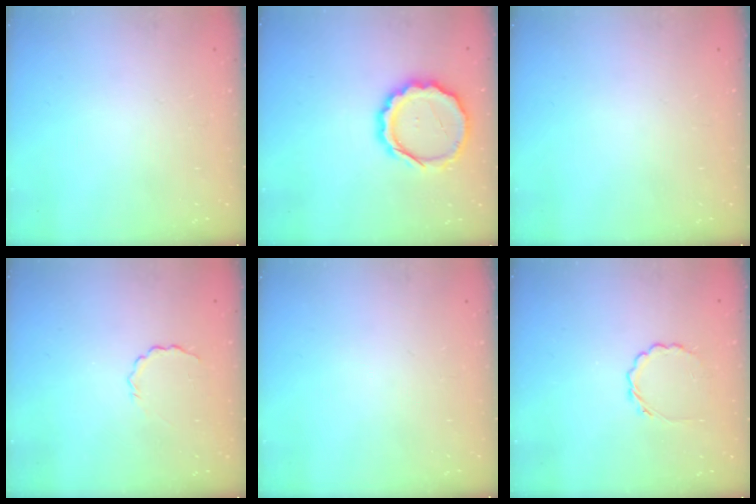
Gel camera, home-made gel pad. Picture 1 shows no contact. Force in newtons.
{"total": 14.2, "press": 13.9, "slide": 2.9}
{"total": 0.0}
{"total": 2.7, "press": 2.5, "slide": 0.8}
{"total": 0.0}
{"total": 2.5, "press": 2.2, "slide": 1.1}